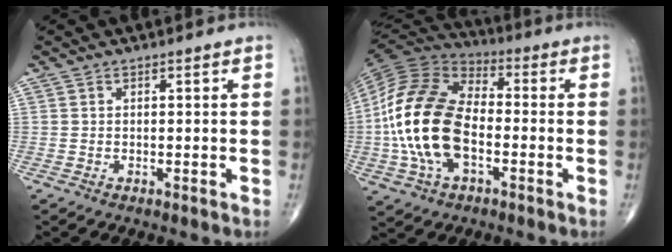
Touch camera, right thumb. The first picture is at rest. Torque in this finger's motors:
{"motor_torque": [0.54, 0.74, 2.12, -0.32, 0.25]}